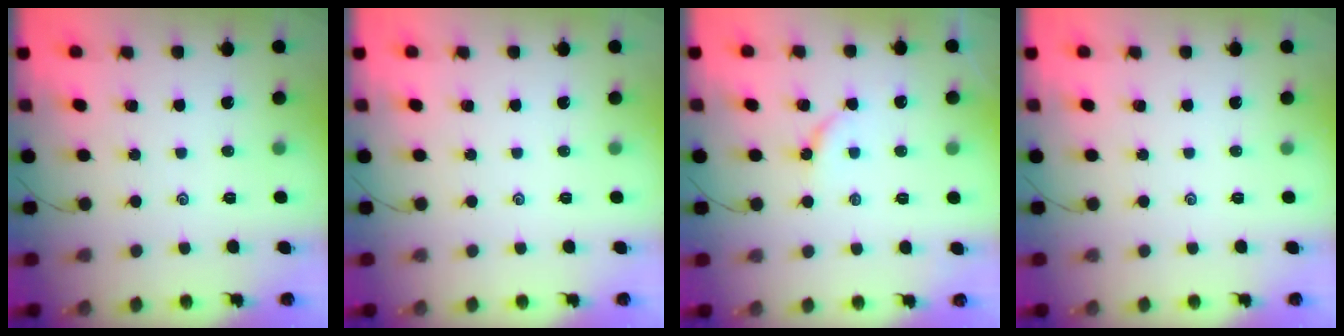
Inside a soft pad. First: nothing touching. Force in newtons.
{"total": 0.0}
{"total": 4.4, "press": 4.4, "slide": 0.5}
{"total": 0.0}